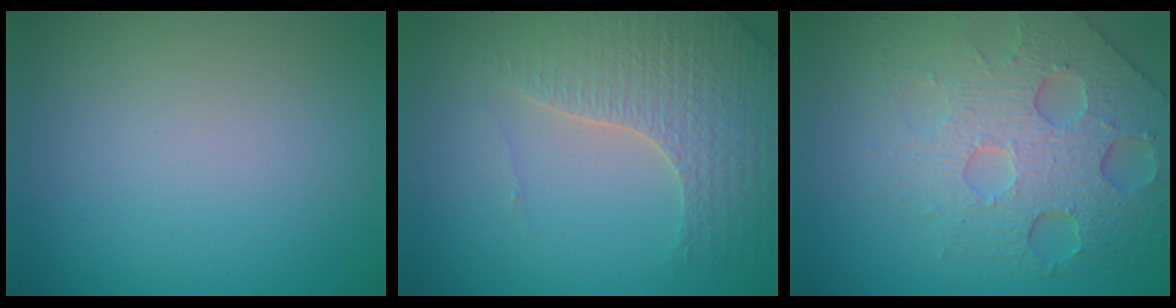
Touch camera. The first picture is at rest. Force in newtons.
{"total": 4.2, "press": 3.7, "slide": 1.8}
{"total": 7.5, "press": 5.2, "slide": 5.4}